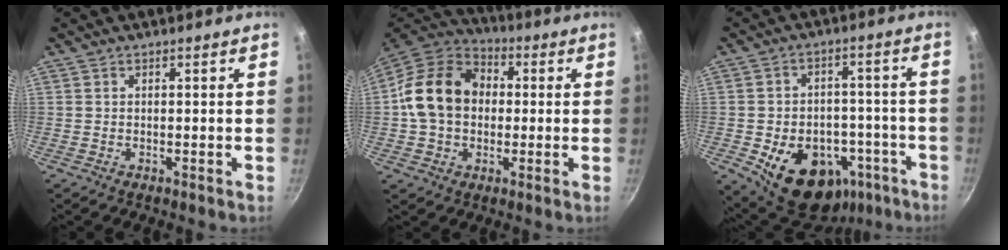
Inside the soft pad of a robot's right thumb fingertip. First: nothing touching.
{"total": 16.5, "force": [0.9, 12.8, 10.5], "torque": [-0.157, 0.034, 0.000]}
{"total": 19.2, "force": [-8.5, 13.2, 11.0], "torque": [-0.128, 0.041, -0.103]}